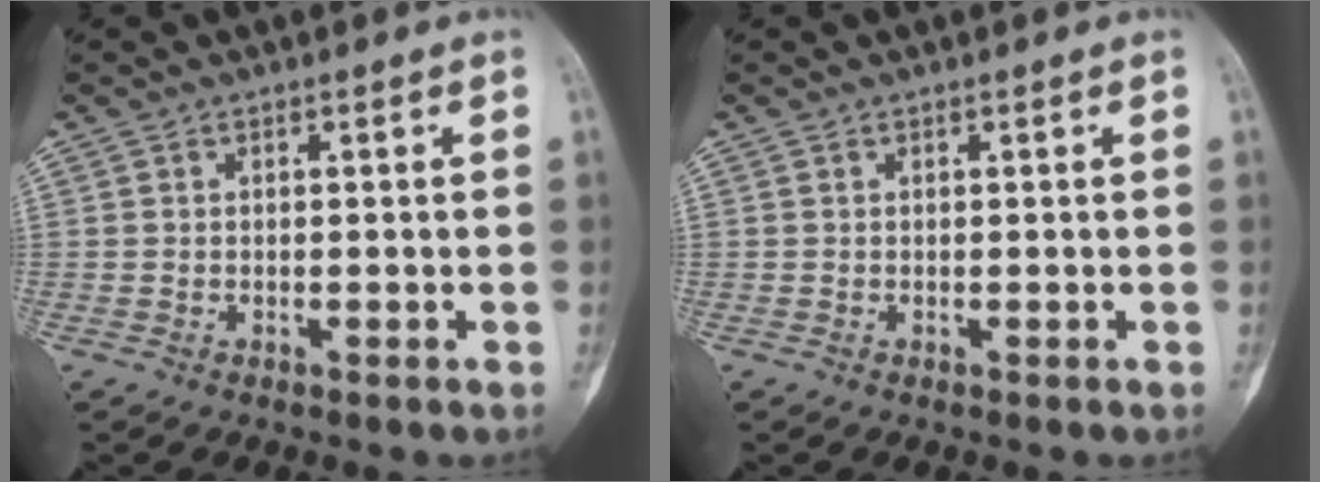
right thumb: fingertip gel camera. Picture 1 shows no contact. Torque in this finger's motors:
{"motor_torque": [0.14, -0.06, 0.00, 0.01, 0.01]}